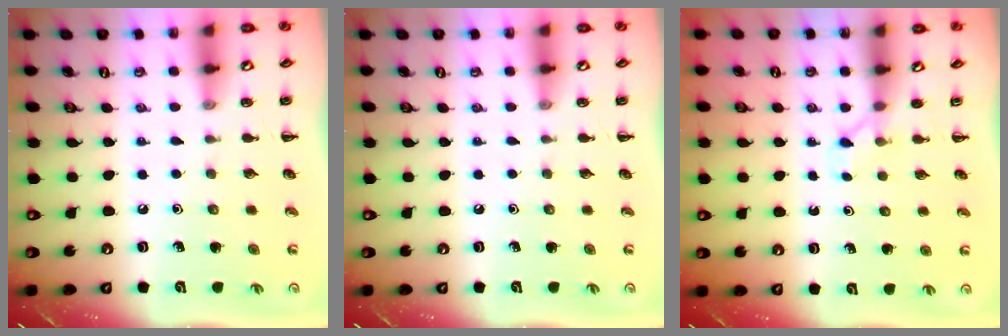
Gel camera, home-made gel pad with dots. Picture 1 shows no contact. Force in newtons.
{"total": 0.0}
{"total": 2.4, "press": 2.3, "slide": 0.7}